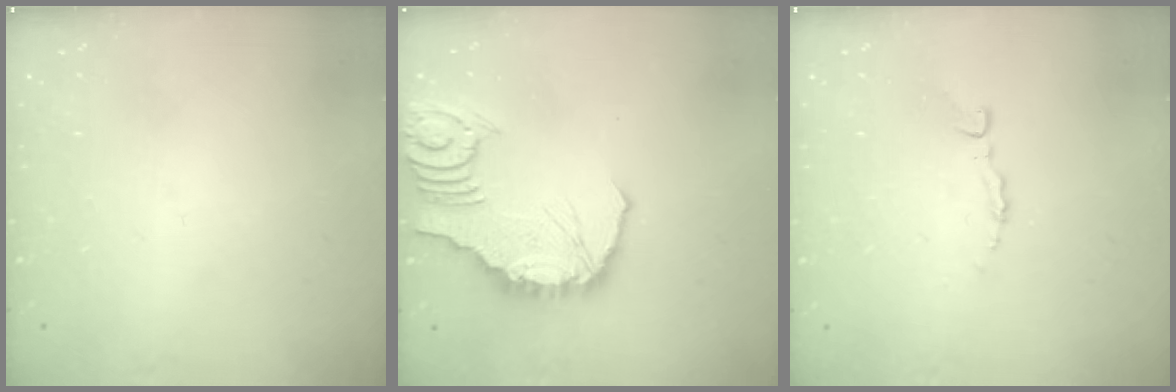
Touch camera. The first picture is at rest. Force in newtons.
{"total": 15.5, "press": 15.3, "slide": 1.8}
{"total": 2.2, "press": 2.2, "slide": 0.2}